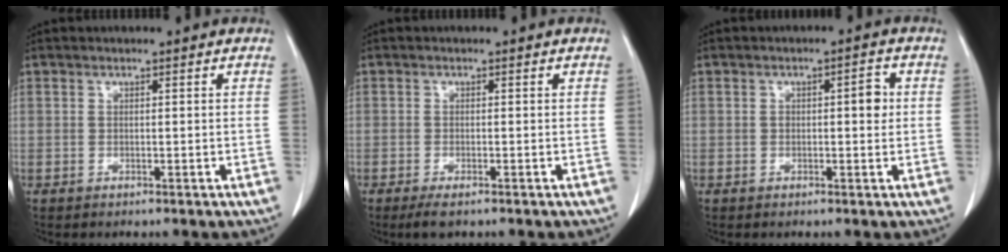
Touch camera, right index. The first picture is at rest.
{"total": 2.4, "force": [-1.6, 0.5, 1.6], "torque": [-0.029, -0.006, -0.026]}
{"total": 3.3, "force": [0.3, 1.2, 3.0], "torque": [-0.044, 0.010, 0.006]}